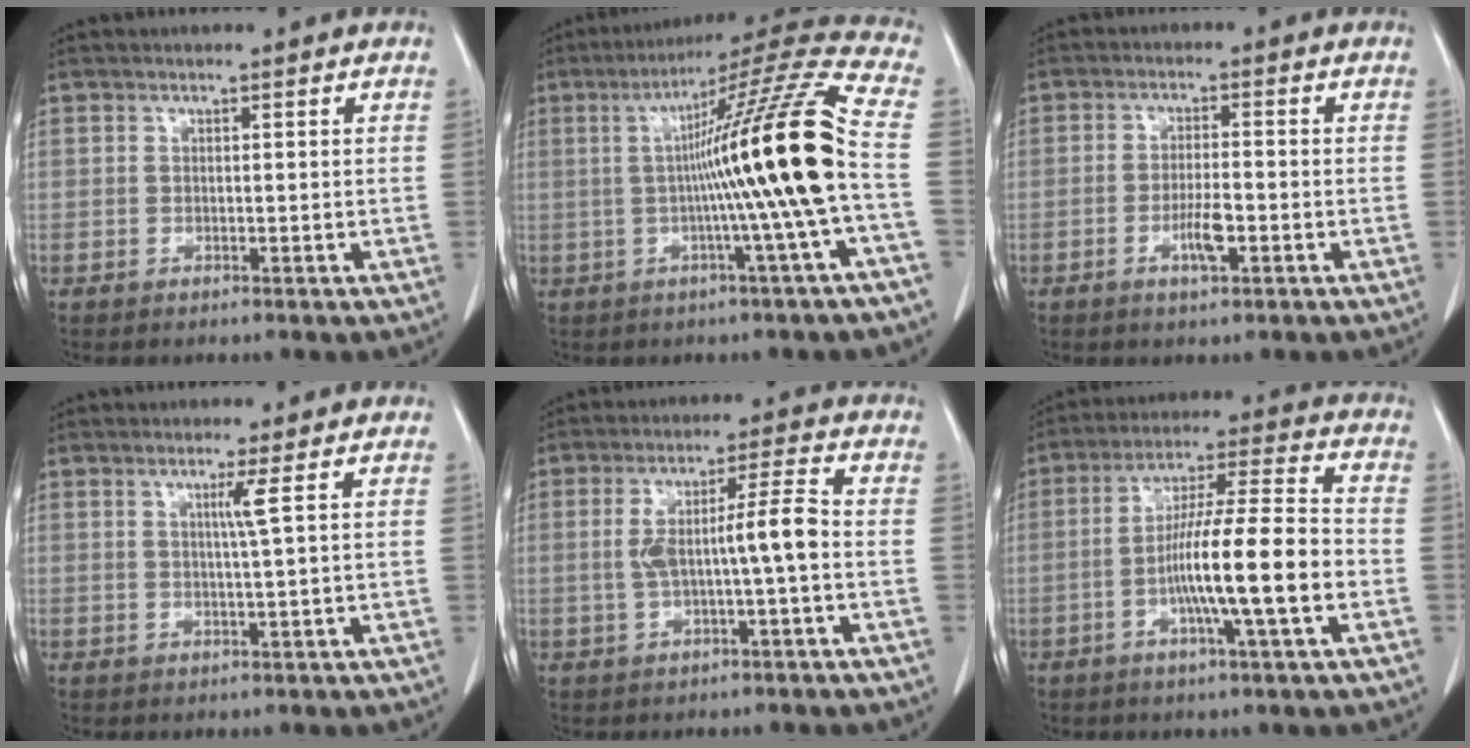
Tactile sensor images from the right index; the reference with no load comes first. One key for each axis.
{"total": 18.3, "fx": -1.0, "fy": -2.1, "fz": 18.1, "tx": -0.264, "ty": 0.017, "tz": -0.026}
{"total": 4.0, "fx": -1.5, "fy": 0.7, "fz": 3.7, "tx": -0.067, "ty": 0.000, "tz": -0.024}
{"total": 2.2, "fx": 0.8, "fy": -0.9, "fz": 1.9, "tx": -0.036, "ty": -0.005, "tz": 0.016}
{"total": 7.3, "fx": -0.7, "fy": 0.2, "fz": 7.3, "tx": -0.133, "ty": 0.022, "tz": -0.006}
{"total": 14.2, "fx": -3.6, "fy": 0.1, "fz": 13.8, "tx": -0.239, "ty": 0.005, "tz": -0.062}